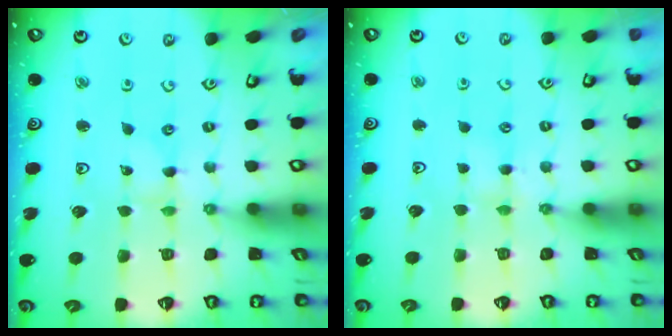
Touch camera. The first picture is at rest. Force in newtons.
{"total": 3.0, "press": 2.9, "slide": 0.5}